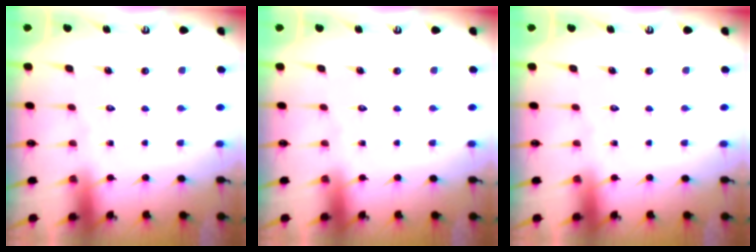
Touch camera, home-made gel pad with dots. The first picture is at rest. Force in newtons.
{"total": 0.0}
{"total": 0.0}